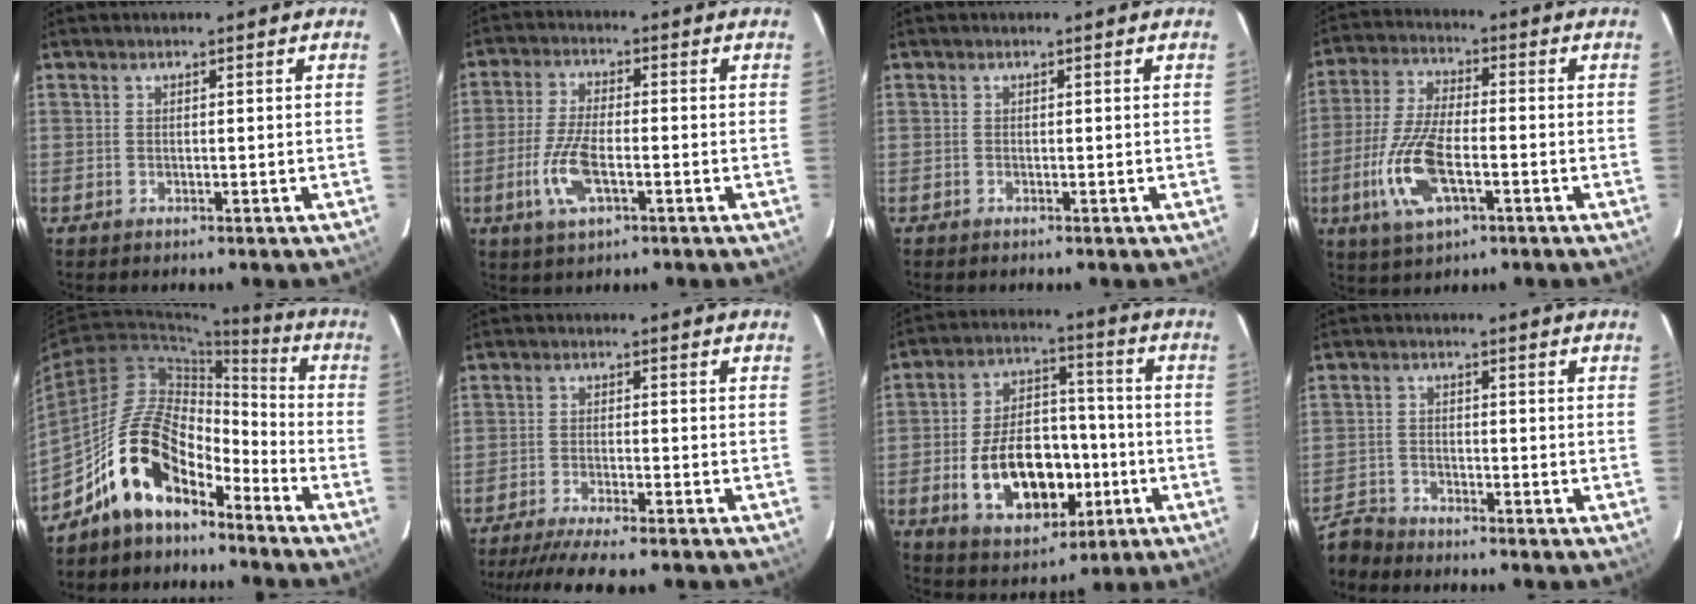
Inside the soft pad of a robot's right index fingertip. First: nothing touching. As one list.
[{"total": 8.6, "force": [-2.9, 3.2, 7.4], "torque": [-0.162, -0.004, -0.058]}, {"total": 0.0}, {"total": 13.1, "force": [-4.3, 5.1, 11.3], "torque": [-0.248, -0.006, -0.083]}, {"total": 13.8, "force": [-9.9, 6.0, 7.6], "torque": [-0.144, 0.027, -0.187]}, {"total": 9.6, "force": [-8.2, 0.4, 4.9], "torque": [-0.109, -0.022, -0.135]}, {"total": 17.7, "force": [-4.9, 10.7, 13.3], "torque": [-0.258, 0.017, -0.059]}, {"total": 5.3, "force": [-5.1, 1.3, 0.5], "torque": [-0.025, 0.000, -0.107]}]